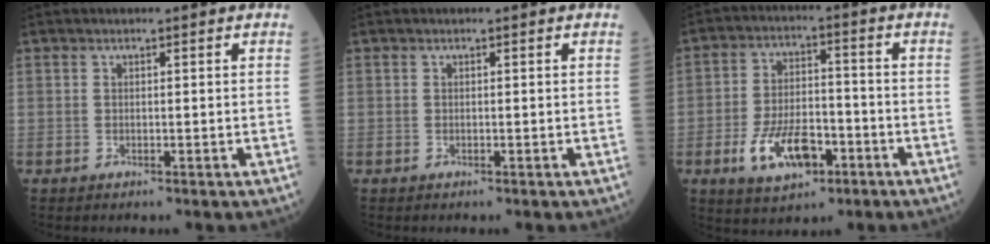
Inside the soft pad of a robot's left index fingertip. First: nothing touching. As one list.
[{"total": 0.0}, {"total": 9.9, "force": [-4.5, 4.9, 7.4], "torque": [-0.145, 0.002, -0.075]}]